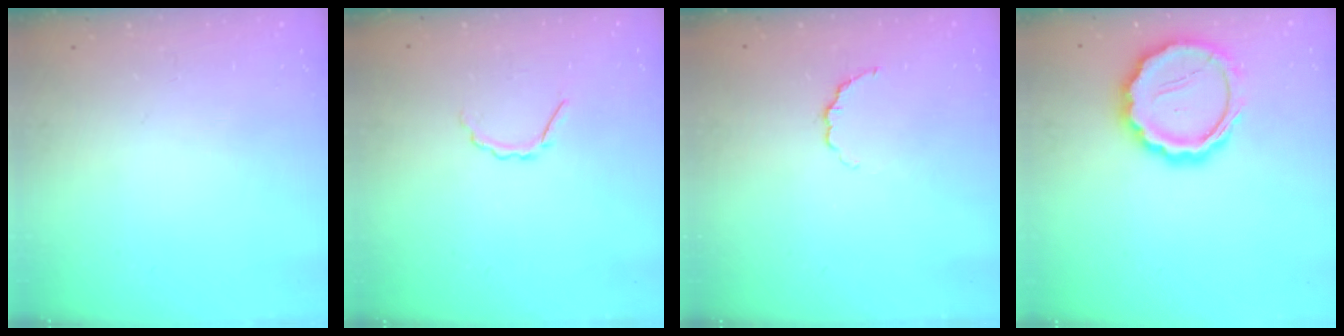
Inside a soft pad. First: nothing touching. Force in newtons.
{"total": 2.9, "press": 2.7, "slide": 0.8}
{"total": 3.3, "press": 3.1, "slide": 1.0}
{"total": 16.7, "press": 16.4, "slide": 3.3}